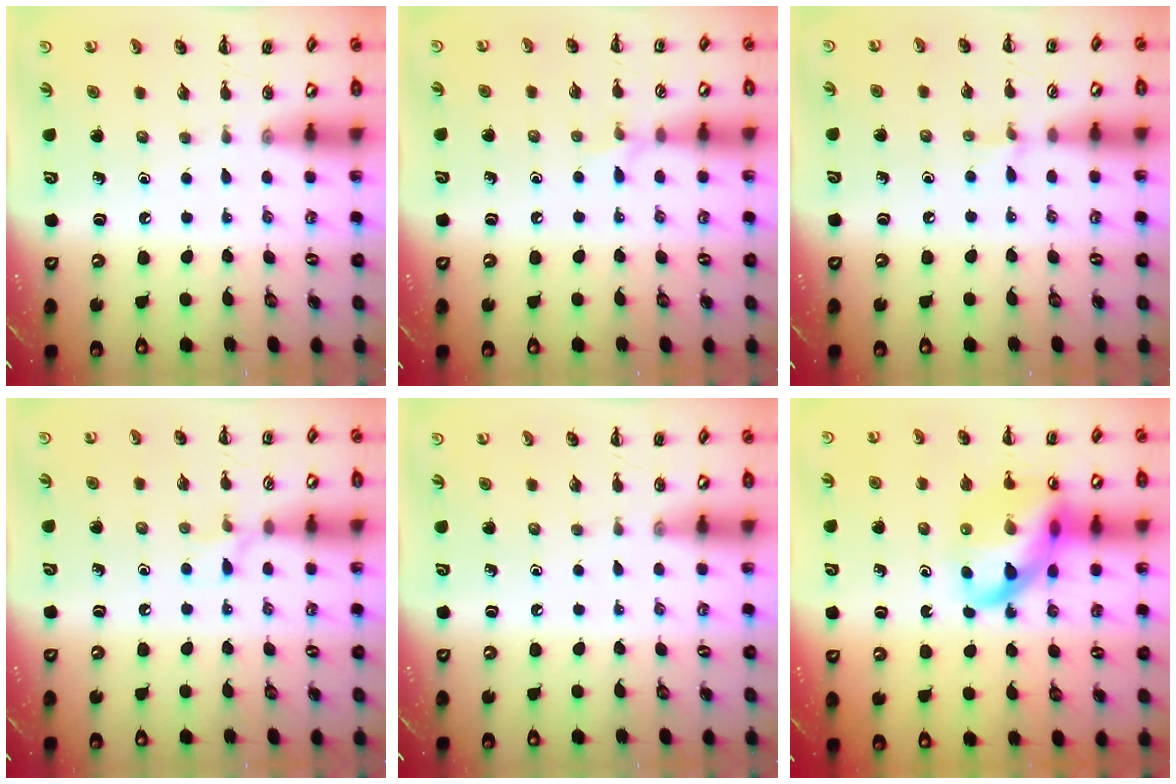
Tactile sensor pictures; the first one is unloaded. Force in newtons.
{"total": 4.8, "press": 4.5, "slide": 1.6}
{"total": 4.9, "press": 4.6, "slide": 1.5}
{"total": 4.8, "press": 4.5, "slide": 1.7}
{"total": 0.0}
{"total": 16.4, "press": 16.1, "slide": 3.1}